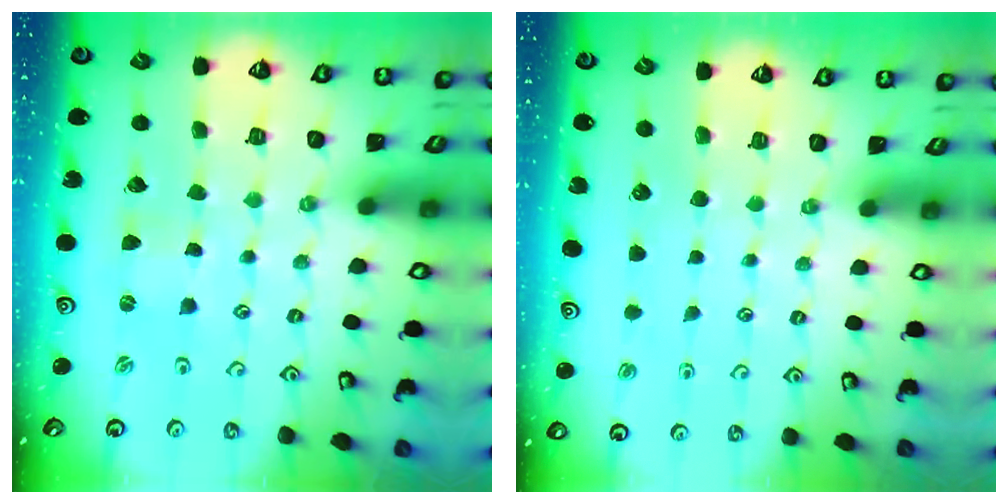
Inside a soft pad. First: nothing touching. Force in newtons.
{"total": 0.0}